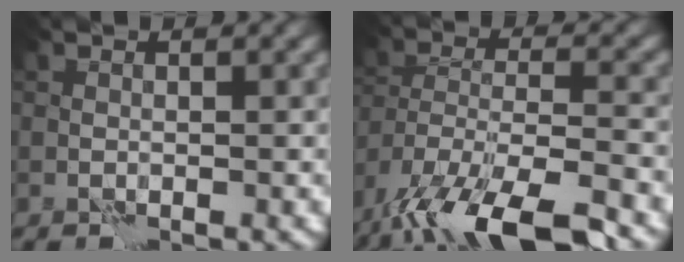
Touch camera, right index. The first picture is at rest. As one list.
[{"total": 13.7, "force": [-9.8, 5.0, 8.2], "torque": [-0.178, -0.036, -0.149]}]